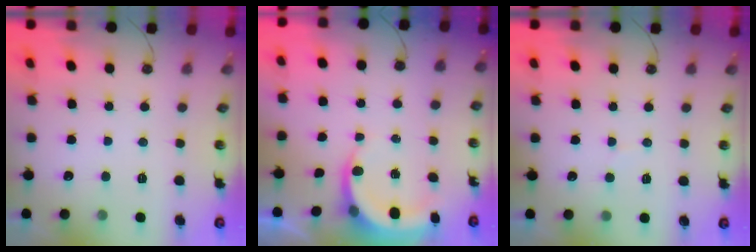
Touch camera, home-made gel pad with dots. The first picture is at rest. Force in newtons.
{"total": 4.8, "press": 4.7, "slide": 0.6}
{"total": 4.7, "press": 4.6, "slide": 0.3}